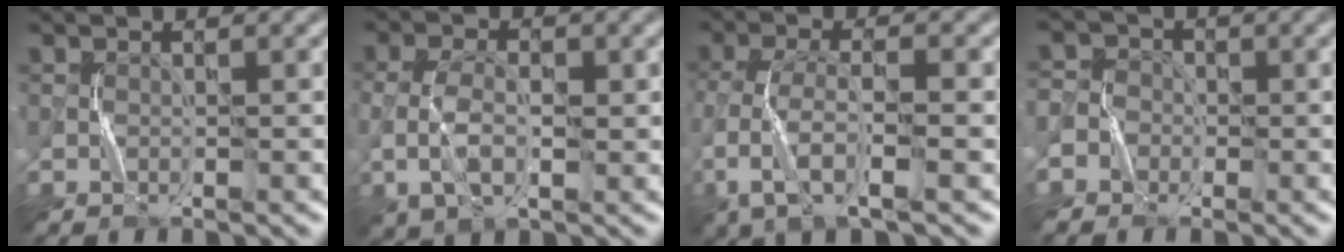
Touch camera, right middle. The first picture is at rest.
{"total": 4.2, "force": [-0.4, 2.5, 3.3], "torque": [-0.075, -0.003, -0.010]}
{"total": 5.0, "force": [-1.9, 1.7, 4.3], "torque": [-0.099, -0.006, -0.043]}
{"total": 3.6, "force": [-1.9, 3.0, 0.5], "torque": [0.004, 0.003, -0.049]}